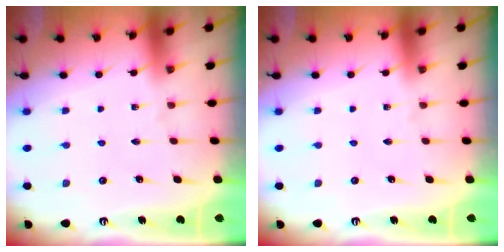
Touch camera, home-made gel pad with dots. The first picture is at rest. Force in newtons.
{"total": 0.0}